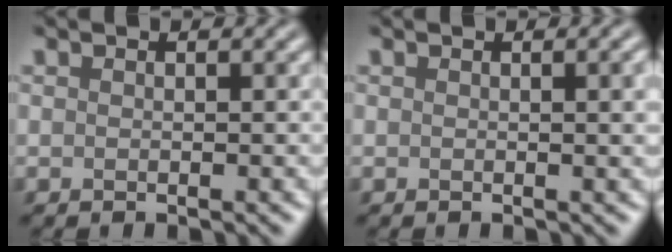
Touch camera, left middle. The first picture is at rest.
{"total": 1.7, "force": [0.3, 0.3, 1.6], "torque": [-0.019, 0.000, 0.006]}